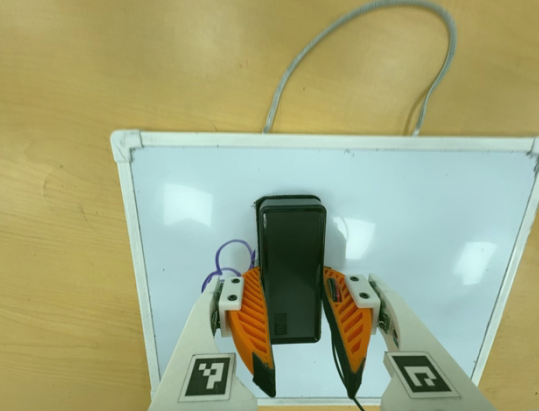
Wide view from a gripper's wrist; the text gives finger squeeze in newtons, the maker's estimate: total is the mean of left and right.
{"total": 11.9, "left": 12.2, "right": 11.5}